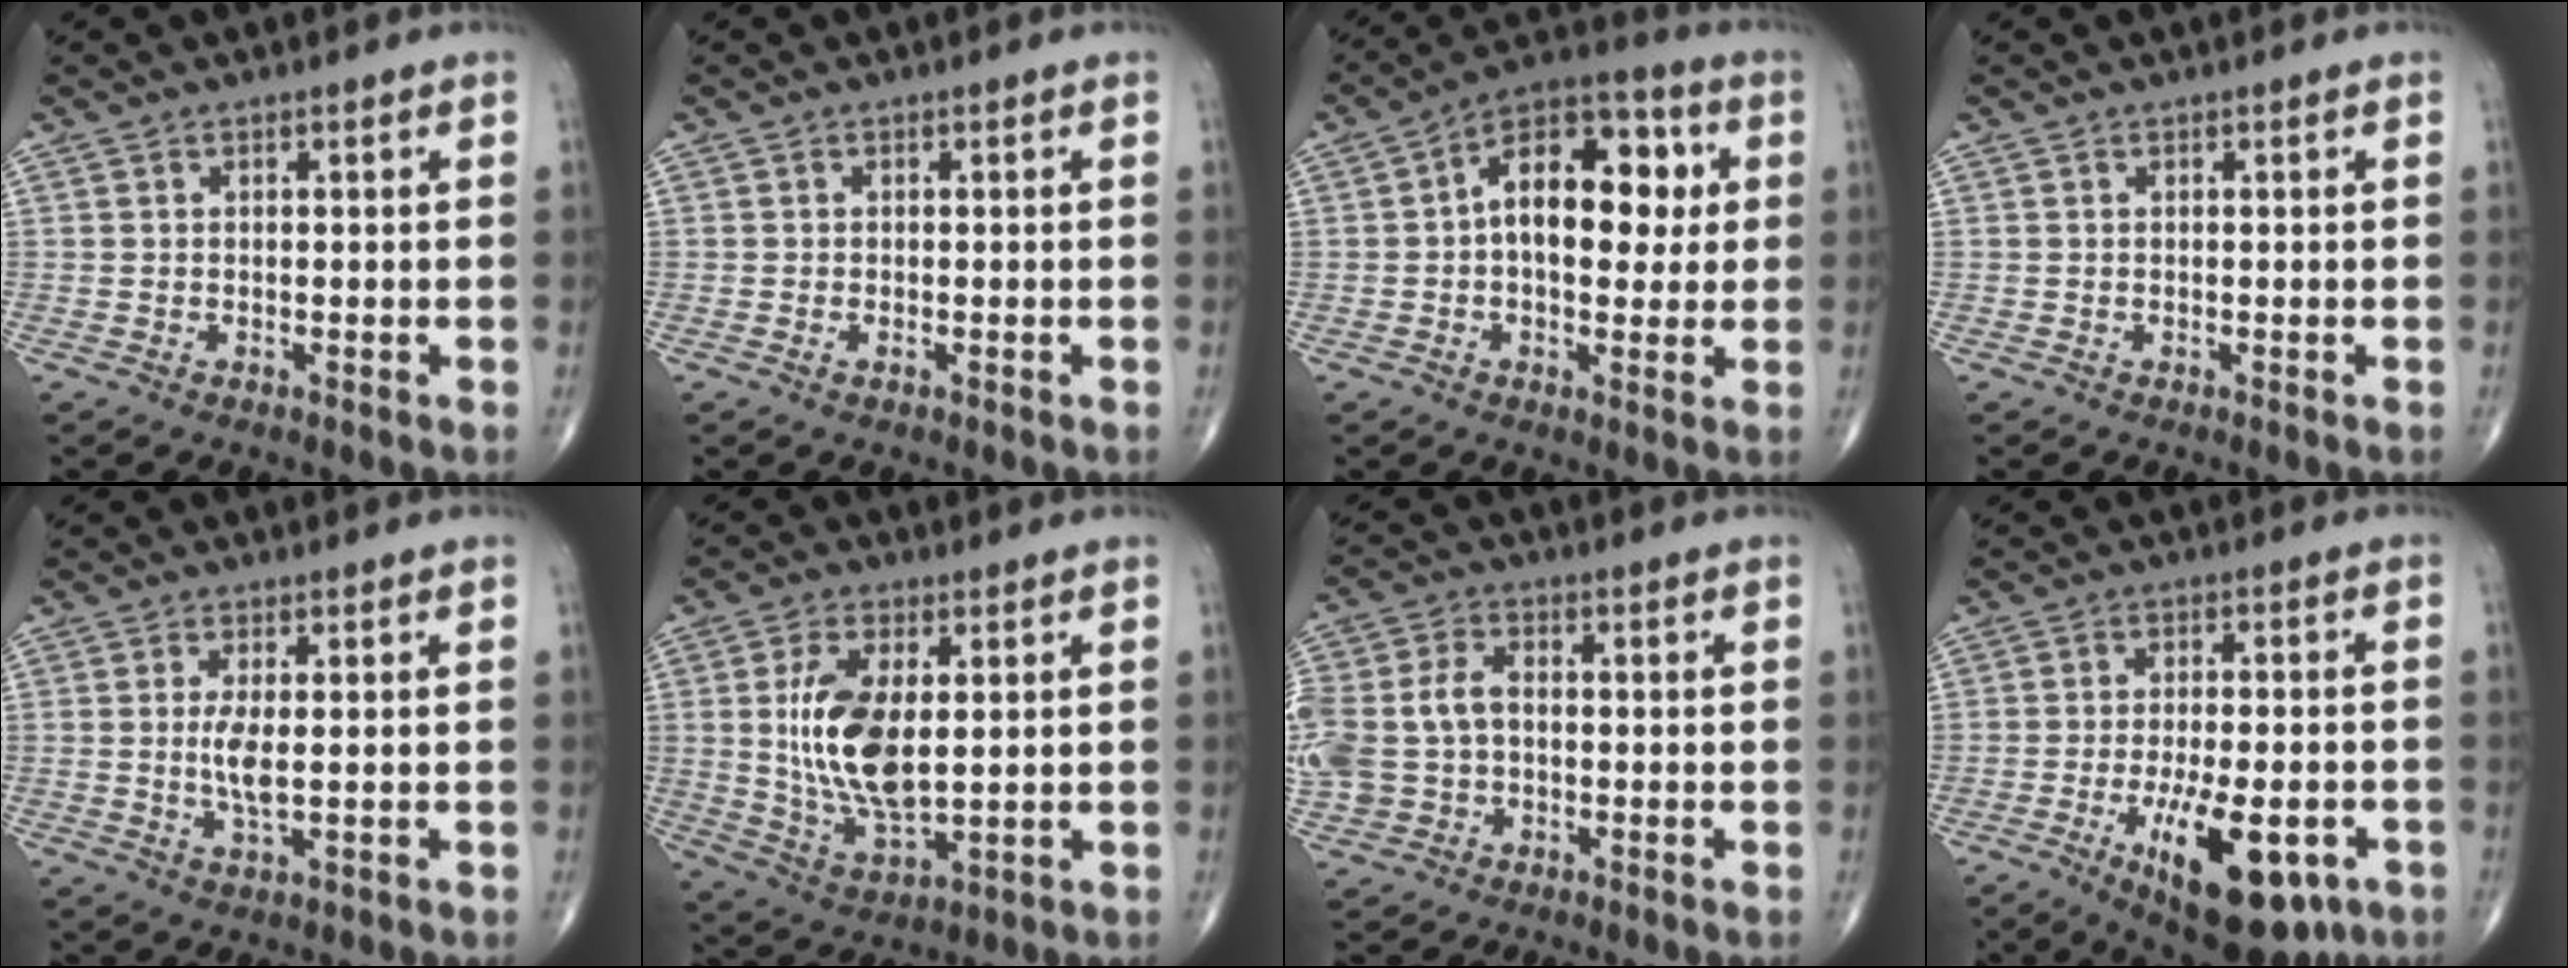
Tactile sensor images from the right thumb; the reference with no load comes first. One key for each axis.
{"total": 0.7, "fx": -0.3, "fy": 0.3, "fz": 0.6, "tx": -0.013, "ty": 0.000, "tz": -0.005}
{"total": 15.6, "fx": 2.0, "fy": 9.1, "fz": 12.6, "tx": -0.159, "ty": 0.027, "tz": 0.021}
{"total": 0.0}
{"total": 4.2, "fx": 0.2, "fy": 1.1, "fz": 4.0, "tx": -0.093, "ty": -0.012, "tz": 0.004}
{"total": 13.5, "fx": 1.7, "fy": 6.5, "fz": 11.7, "tx": -0.225, "ty": -0.019, "tz": 0.041}
{"total": 12.2, "fx": -0.7, "fy": 8.9, "fz": 8.3, "tx": -0.209, "ty": 0.021, "tz": -0.012}
{"total": 16.4, "fx": -6.6, "fy": 6.6, "fz": 13.6, "tx": -0.192, "ty": 0.006, "tz": -0.084}